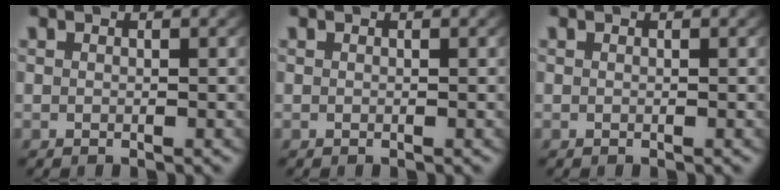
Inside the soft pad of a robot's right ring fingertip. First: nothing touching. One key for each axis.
{"total": 0.7, "fx": -0.1, "fy": -0.6, "fz": -0.3, "tx": 0.005, "ty": -0.013, "tz": 0.009}
{"total": 0.0}